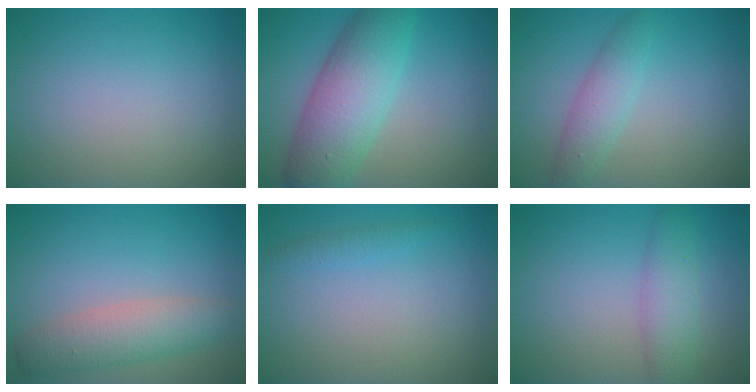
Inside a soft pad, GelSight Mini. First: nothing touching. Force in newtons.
{"total": 7.7, "press": 7.7, "slide": 0.1}
{"total": 2.8, "press": 2.8, "slide": 0.1}
{"total": 4.1, "press": 4.1, "slide": 0.2}
{"total": 0.9, "press": 0.9, "slide": 0.0}
{"total": 3.1, "press": 3.1, "slide": 0.0}